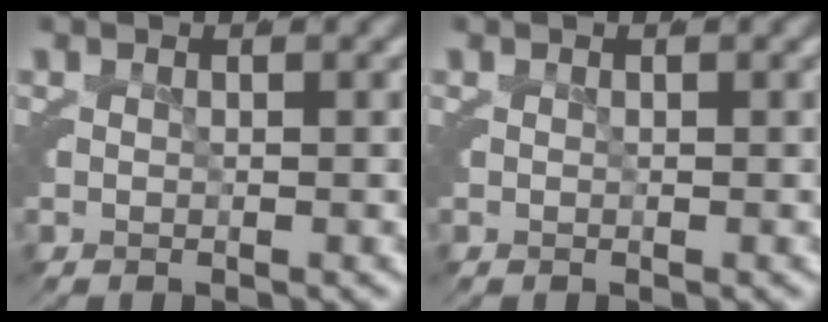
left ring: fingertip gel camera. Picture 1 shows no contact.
{"total": 0.0}